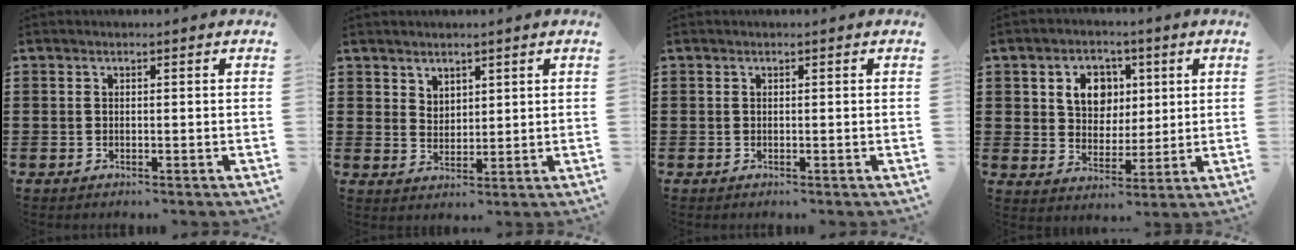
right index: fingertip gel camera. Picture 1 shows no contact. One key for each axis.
{"total": 3.1, "fx": 2.6, "fy": 1.7, "fz": -0.2, "tx": -0.004, "ty": 0.003, "tz": 0.051}
{"total": 0.0}
{"total": 6.7, "fx": 2.4, "fy": 5.4, "fz": 3.2, "tx": -0.071, "ty": 0.014, "tz": 0.037}